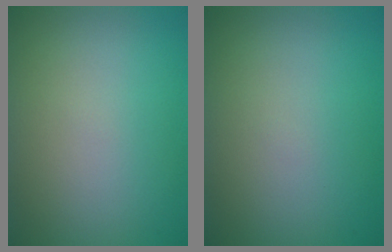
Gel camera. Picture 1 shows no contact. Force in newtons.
{"total": 0.0}